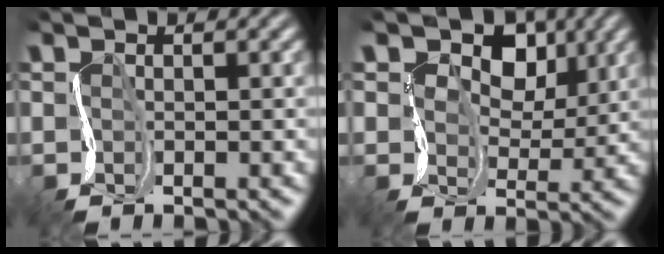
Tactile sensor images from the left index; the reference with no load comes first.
{"total": 8.2, "force": [3.8, 5.4, 4.8], "torque": [-0.061, 0.008, 0.051]}